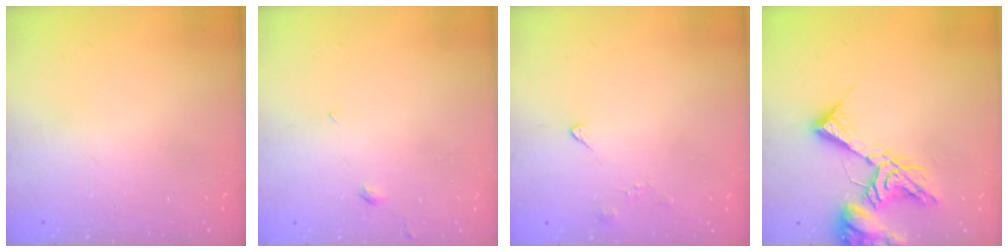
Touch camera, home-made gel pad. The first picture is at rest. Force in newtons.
{"total": 1.5, "press": 1.5, "slide": 0.5}
{"total": 2.6, "press": 2.6, "slide": 0.5}
{"total": 14.9, "press": 14.8, "slide": 2.0}